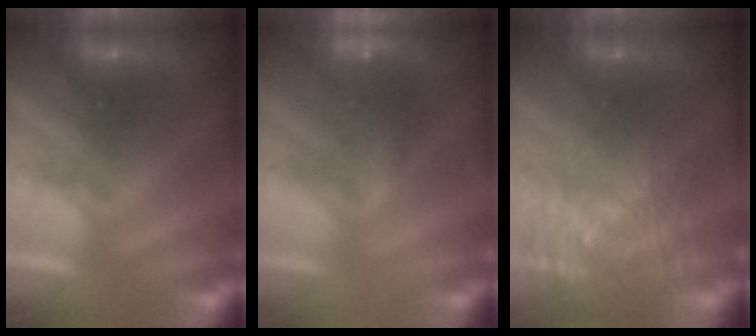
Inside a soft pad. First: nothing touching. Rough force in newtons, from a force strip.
{"total": 6.4}
{"total": 6.1}